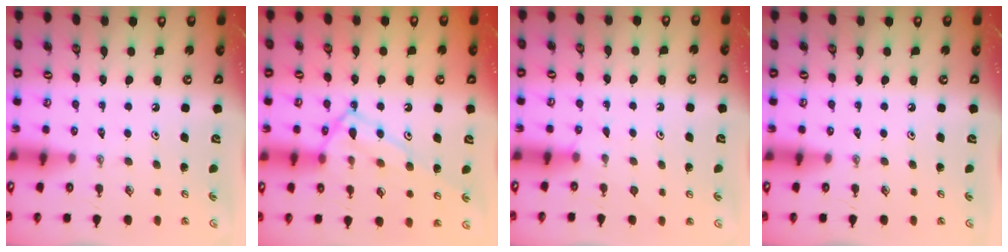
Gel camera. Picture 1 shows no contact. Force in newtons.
{"total": 13.6, "press": 13.6, "slide": 0.9}
{"total": 2.1, "press": 2.1, "slide": 0.3}
{"total": 0.0}